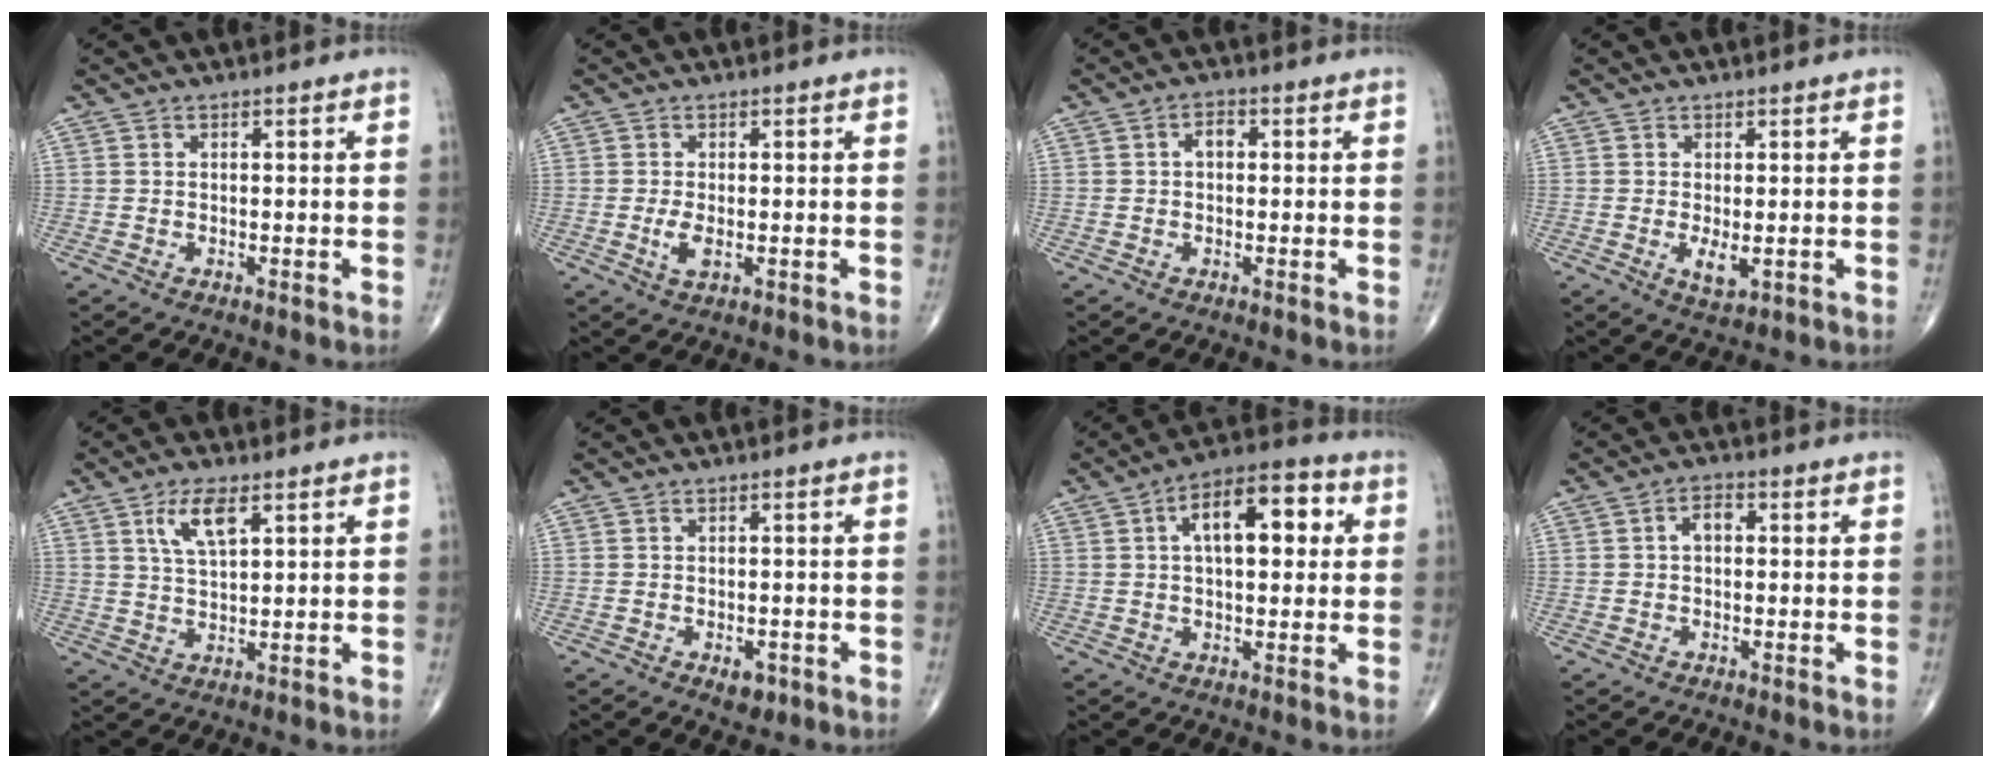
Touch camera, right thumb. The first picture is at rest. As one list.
[{"total": 2.8, "force": [-0.4, 1.3, 2.5], "torque": [-0.054, -0.006, -0.008]}, {"total": 2.5, "force": [0.2, 1.6, 1.8], "torque": [-0.024, 0.010, 0.000]}, {"total": 3.0, "force": [-0.4, 1.3, 2.7], "torque": [-0.044, -0.008, 0.000]}, {"total": 6.4, "force": [3.0, 2.4, 5.0], "torque": [-0.094, -0.012, 0.060]}, {"total": 2.7, "force": [-1.2, 1.6, 1.8], "torque": [-0.016, 0.000, -0.010]}, {"total": 13.0, "force": [3.1, 6.2, 11.0], "torque": [-0.149, 0.023, 0.041]}, {"total": 3.0, "force": [0.2, 1.9, 2.3], "torque": [-0.031, 0.013, -0.001]}]